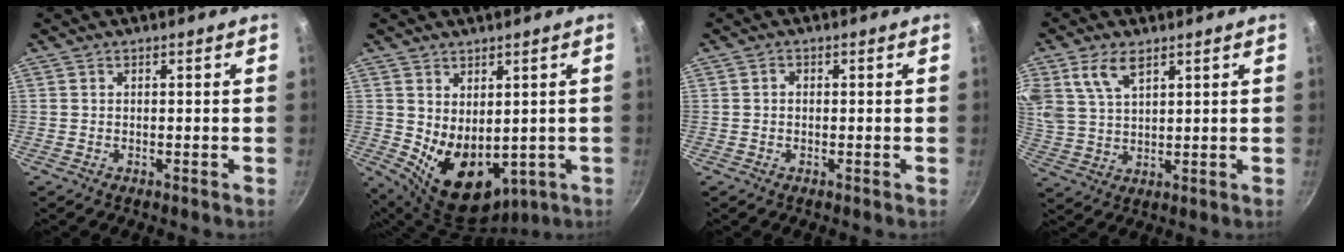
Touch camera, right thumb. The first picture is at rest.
{"total": 11.4, "force": [0.1, 7.7, 8.4], "torque": [-0.105, -0.028, 0.031]}
{"total": 1.1, "force": [0.0, 0.9, 0.6], "torque": [-0.012, 0.006, -0.001]}
{"total": 7.9, "force": [4.3, 4.2, 5.1], "torque": [-0.093, -0.016, 0.091]}